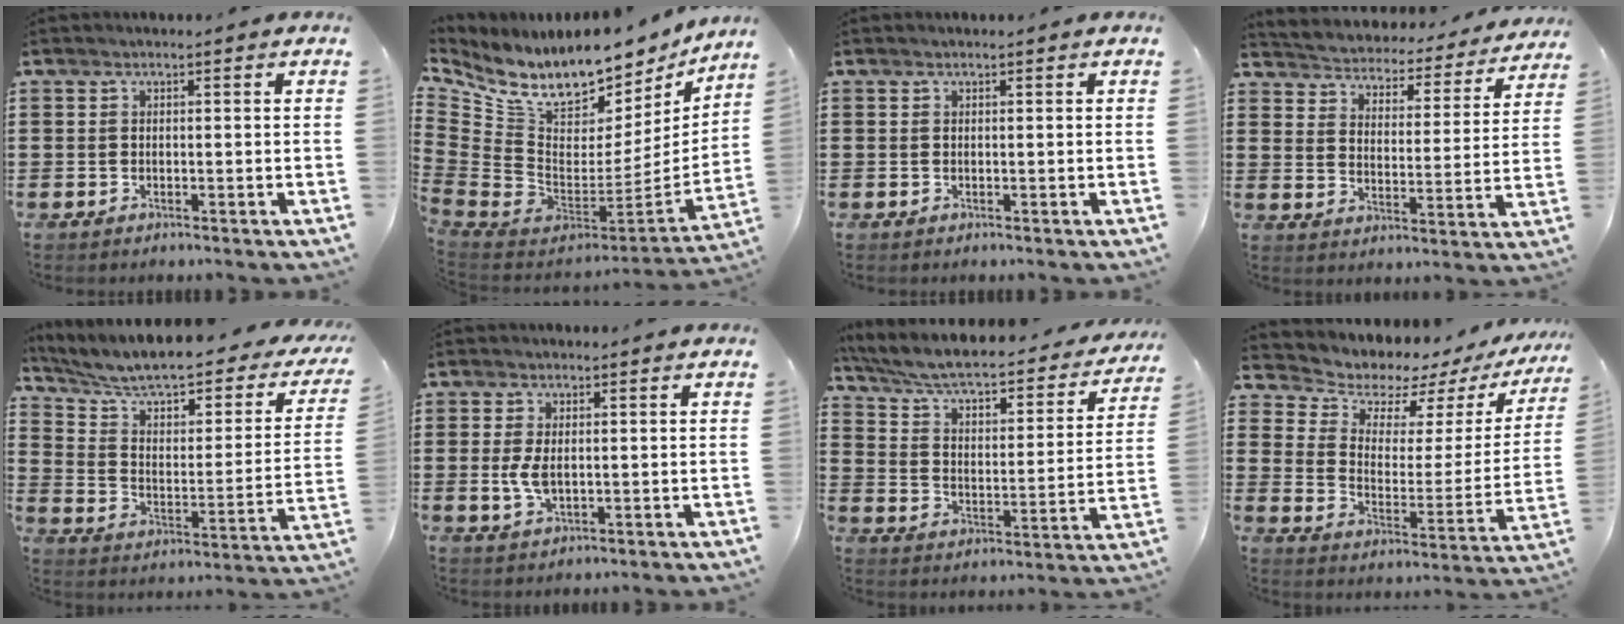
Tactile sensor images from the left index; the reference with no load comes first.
{"total": 10.9, "force": [8.5, 4.6, 5.0], "torque": [-0.125, -0.079, 0.152]}
{"total": 0.0}
{"total": 3.0, "force": [3.0, 0.3, -0.3], "torque": [-0.017, -0.033, 0.041]}
{"total": 7.3, "force": [5.8, 1.5, 4.1], "torque": [-0.108, -0.046, 0.096]}
{"total": 3.7, "force": [0.2, 1.9, 3.2], "torque": [-0.079, 0.000, -0.001]}
{"total": 5.3, "force": [4.2, 0.8, 3.1], "torque": [-0.079, -0.039, 0.064]}
{"total": 5.6, "force": [5.0, 2.4, 0.9], "torque": [-0.045, -0.045, 0.082]}